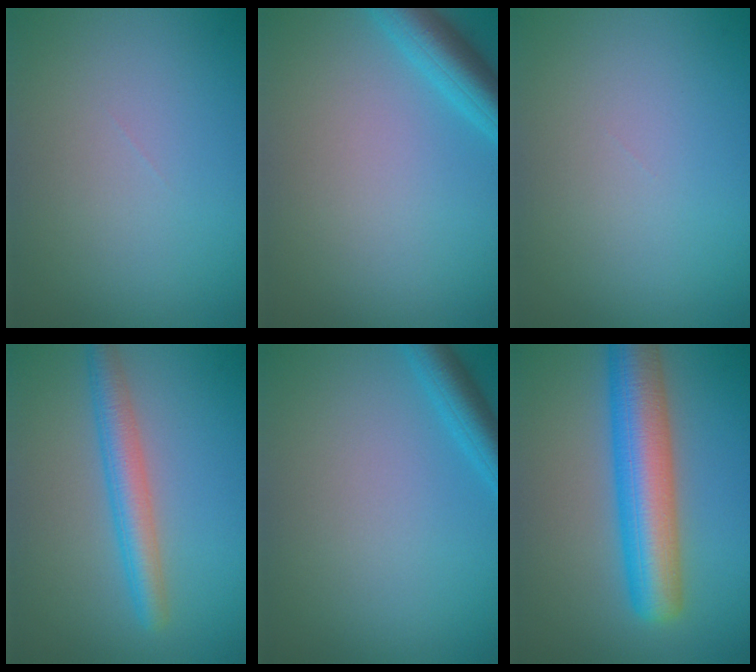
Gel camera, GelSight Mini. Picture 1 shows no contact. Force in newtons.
{"total": 4.0, "press": 4.0, "slide": 0.2}
{"total": 0.0}
{"total": 3.7, "press": 3.7, "slide": 0.1}
{"total": 2.8, "press": 2.8, "slide": 0.2}
{"total": 8.1, "press": 8.1, "slide": 0.3}